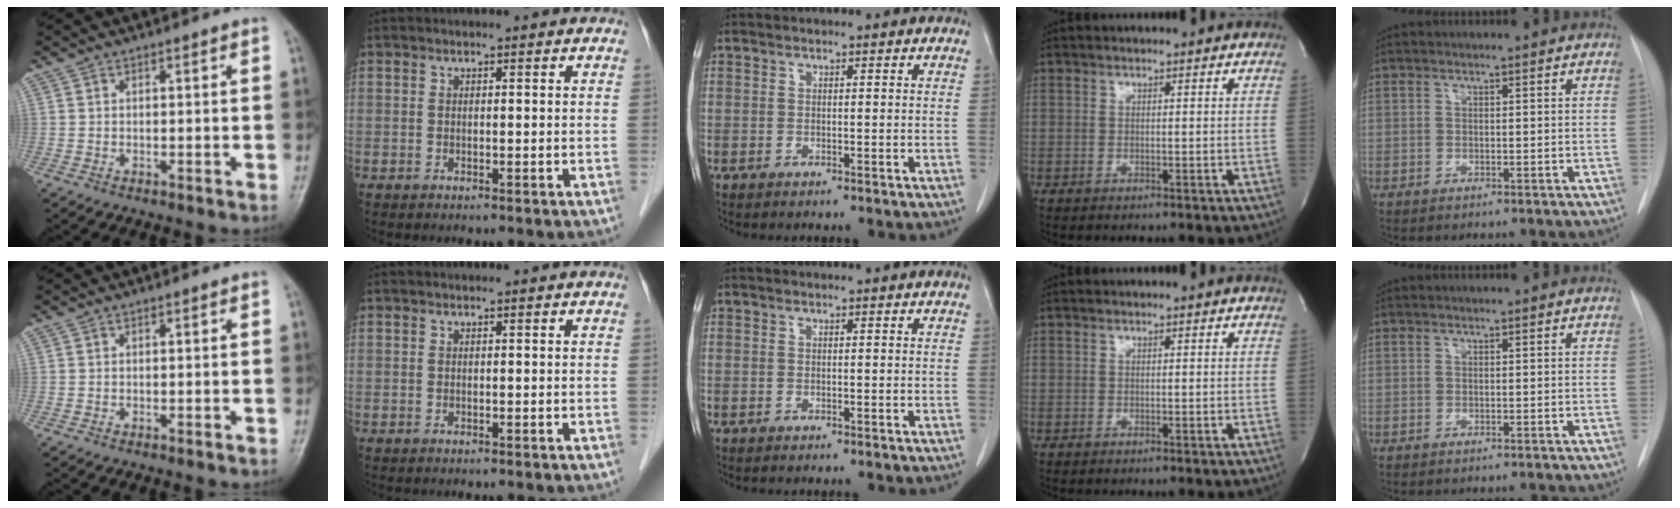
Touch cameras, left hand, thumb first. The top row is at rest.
{}